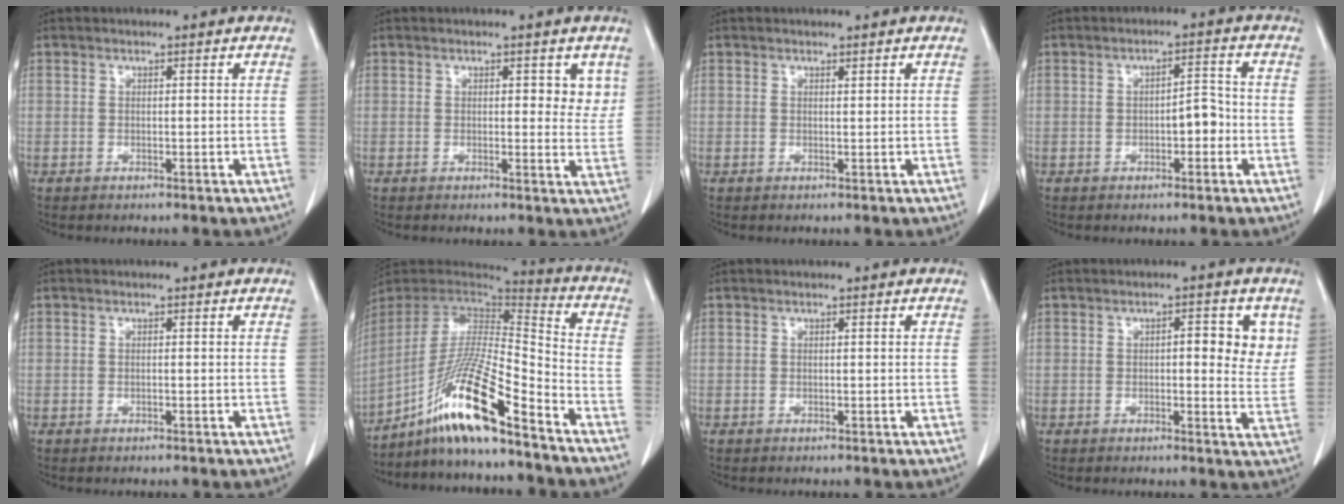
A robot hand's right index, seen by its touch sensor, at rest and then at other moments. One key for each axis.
{"total": 3.6, "fx": 1.7, "fy": 1.9, "fz": 2.6, "tx": -0.013, "ty": -0.008, "tz": 0.015}
{"total": 0.0}
{"total": 3.8, "fx": -0.9, "fy": 1.4, "fz": 3.4, "tx": -0.052, "ty": 0.014, "tz": -0.011}
{"total": 0.0}
{"total": 17.3, "fx": -11.9, "fy": 0.6, "fz": 12.6, "tx": -0.256, "ty": -0.011, "tz": -0.220}
{"total": 0.0}
{"total": 6.1, "fx": 1.9, "fy": 2.2, "fz": 5.3, "tx": -0.056, "ty": 0.001, "tz": 0.018}